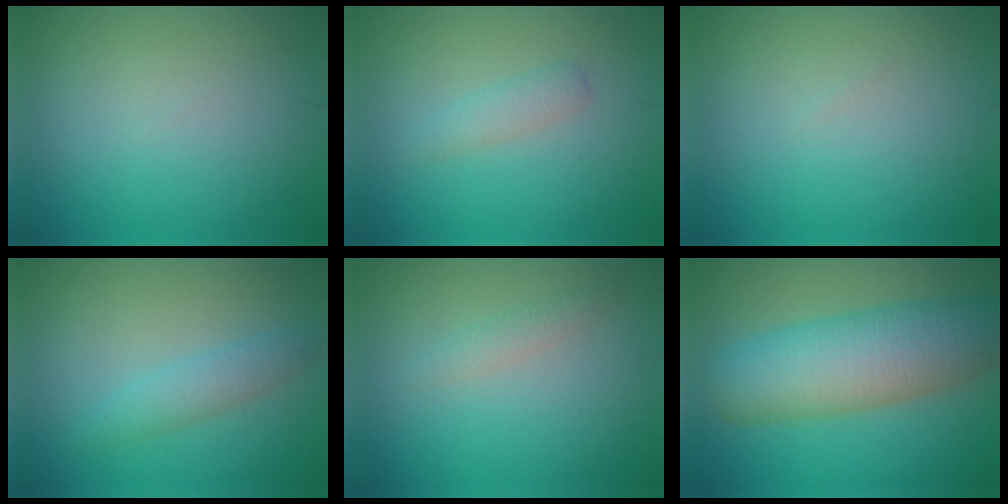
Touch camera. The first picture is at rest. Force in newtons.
{"total": 1.4, "press": 1.4, "slide": 0.0}
{"total": 0.0}
{"total": 2.1, "press": 2.1, "slide": 0.0}
{"total": 1.2, "press": 1.2, "slide": 0.0}
{"total": 9.0, "press": 9.0, "slide": 0.6}